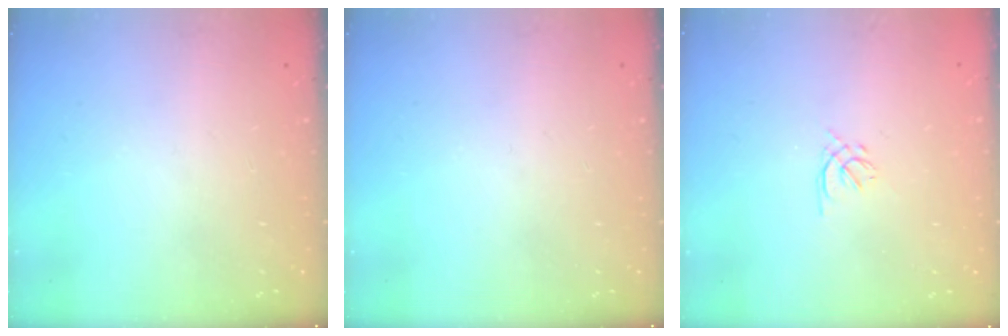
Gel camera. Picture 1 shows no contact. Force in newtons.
{"total": 0.0}
{"total": 1.4, "press": 1.3, "slide": 0.5}